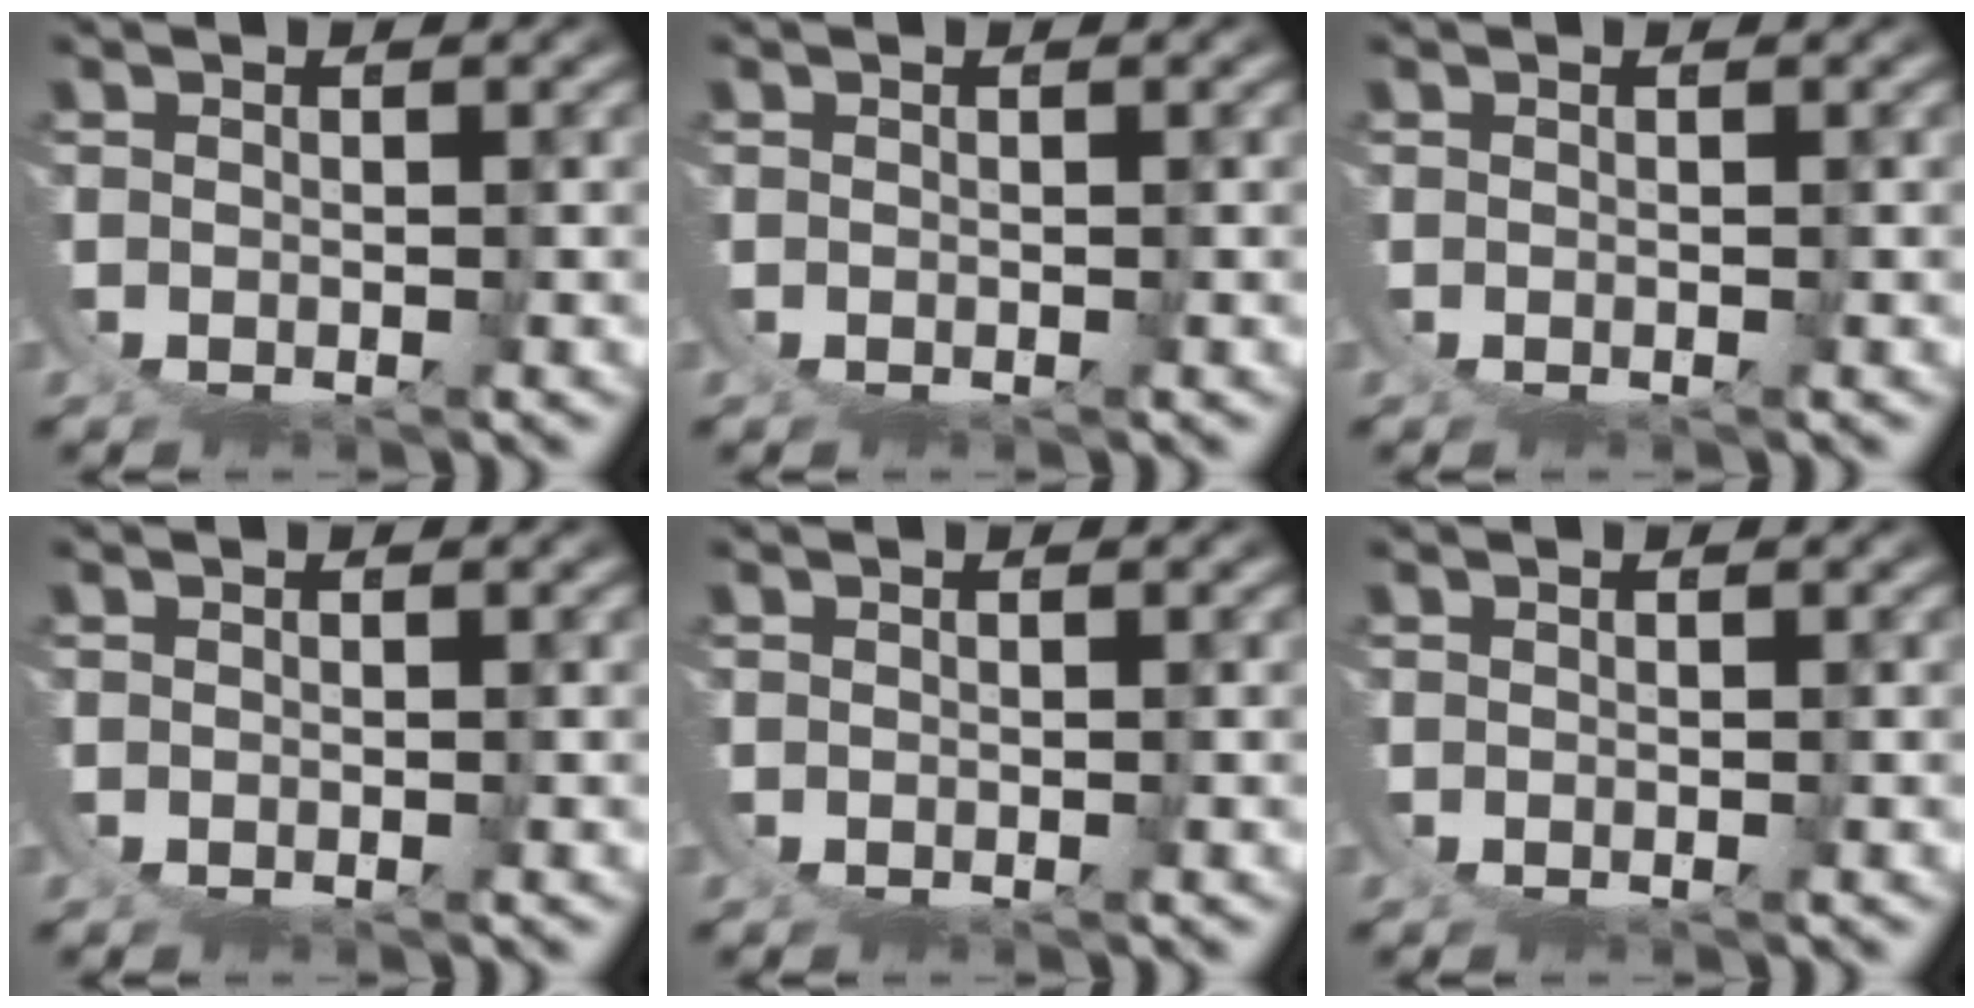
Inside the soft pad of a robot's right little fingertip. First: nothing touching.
{"total": 0.0}
{"total": 0.0}
{"total": 0.0}
{"total": 0.0}
{"total": 0.0}